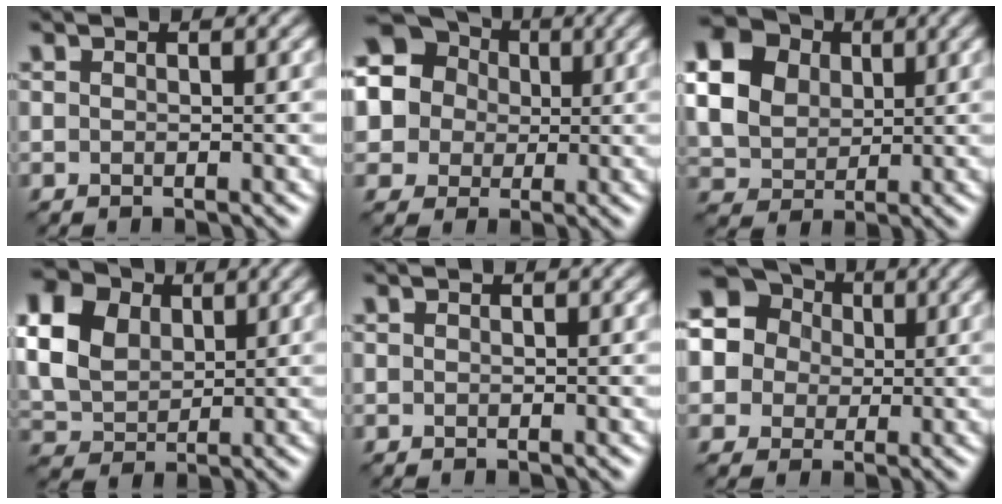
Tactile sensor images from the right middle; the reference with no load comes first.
{"total": 13.9, "force": [4.2, 12.4, 4.6], "torque": [-0.132, 0.049, 0.049]}
{"total": 12.4, "force": [4.1, 10.2, 5.7], "torque": [-0.163, 0.025, 0.081]}
{"total": 12.0, "force": [4.4, 9.1, 6.5], "torque": [-0.166, 0.034, 0.085]}
{"total": 0.0}
{"total": 14.3, "force": [3.9, 12.9, 4.7], "torque": [-0.134, 0.045, 0.040]}